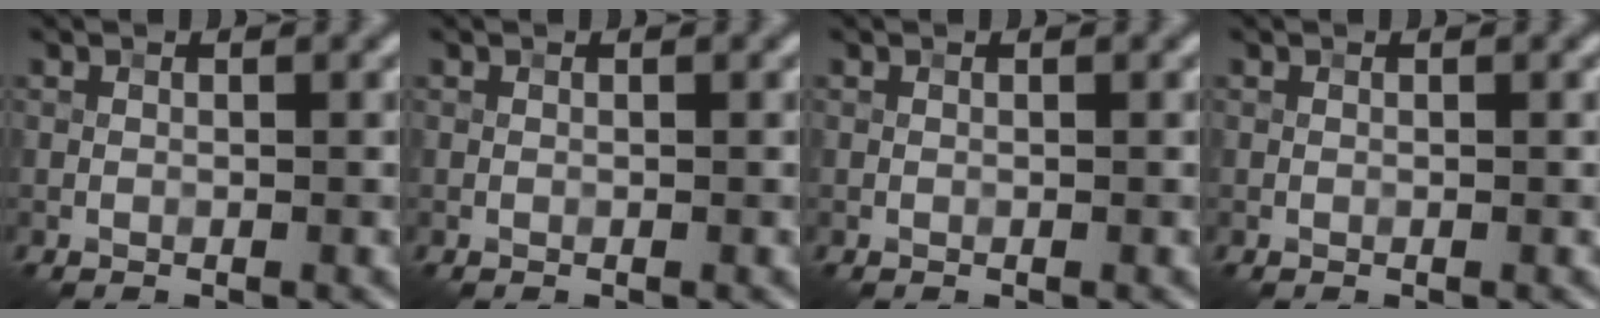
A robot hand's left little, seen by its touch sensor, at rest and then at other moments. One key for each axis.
{"total": 0.0}
{"total": 0.0}
{"total": 0.0}